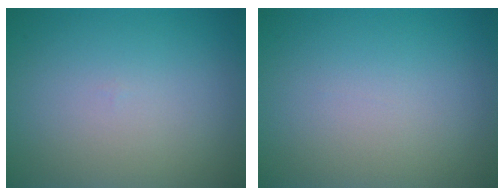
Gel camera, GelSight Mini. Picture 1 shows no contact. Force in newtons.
{"total": 0.0}